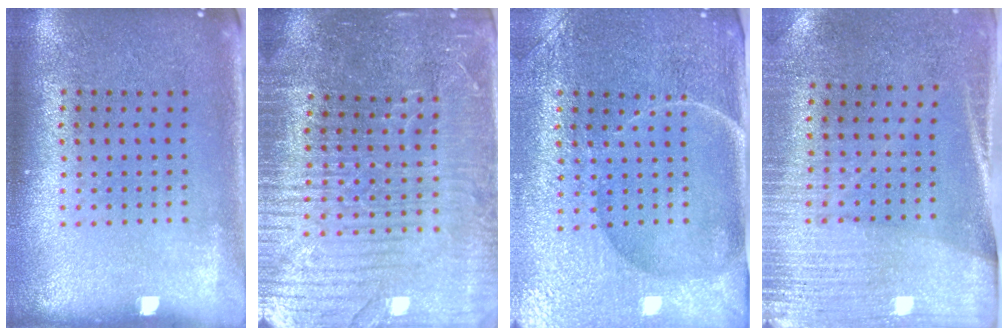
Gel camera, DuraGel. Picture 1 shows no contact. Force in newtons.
{"total": 4.9, "press": 4.4, "slide": 2.0}
{"total": 4.7, "press": 4.3, "slide": 1.9}
{"total": 2.9, "press": 2.6, "slide": 1.3}